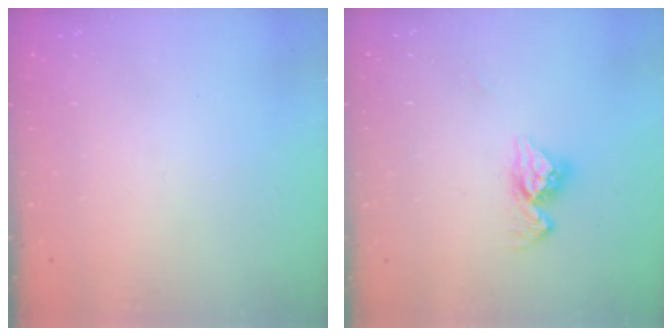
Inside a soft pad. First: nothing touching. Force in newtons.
{"total": 11.1, "press": 11.0, "slide": 0.9}